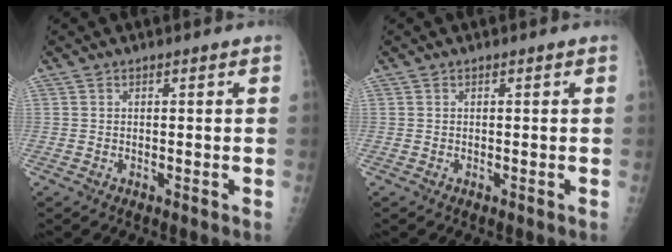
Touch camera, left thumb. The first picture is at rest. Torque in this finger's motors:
{"motor_torque": [0.04, 0.00, 0.00, 0.00, 0.00]}